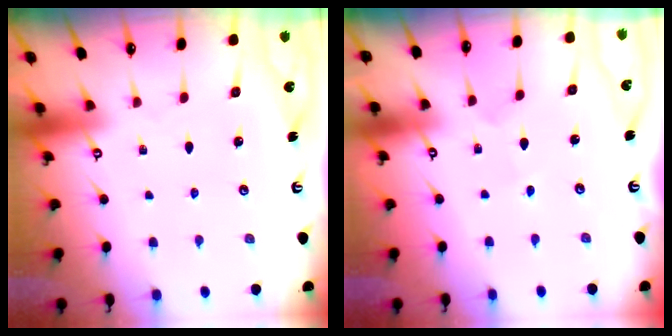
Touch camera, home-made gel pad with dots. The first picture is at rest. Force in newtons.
{"total": 1.6, "press": 1.6, "slide": 0.1}